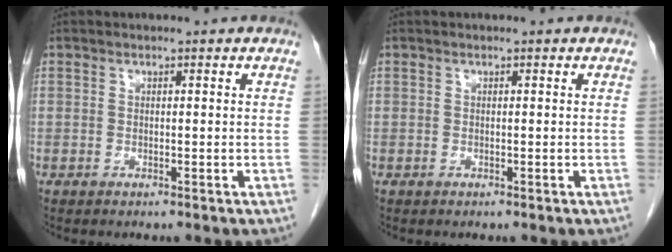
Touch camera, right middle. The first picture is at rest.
{"total": 0.0}